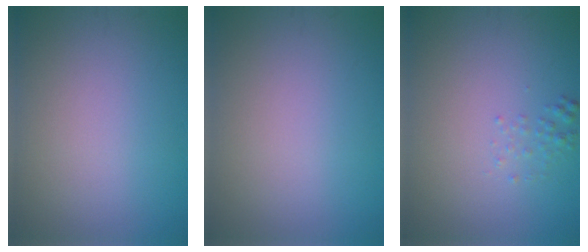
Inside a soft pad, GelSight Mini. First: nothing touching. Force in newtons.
{"total": 0.0}
{"total": 1.0, "press": 1.0, "slide": 0.0}